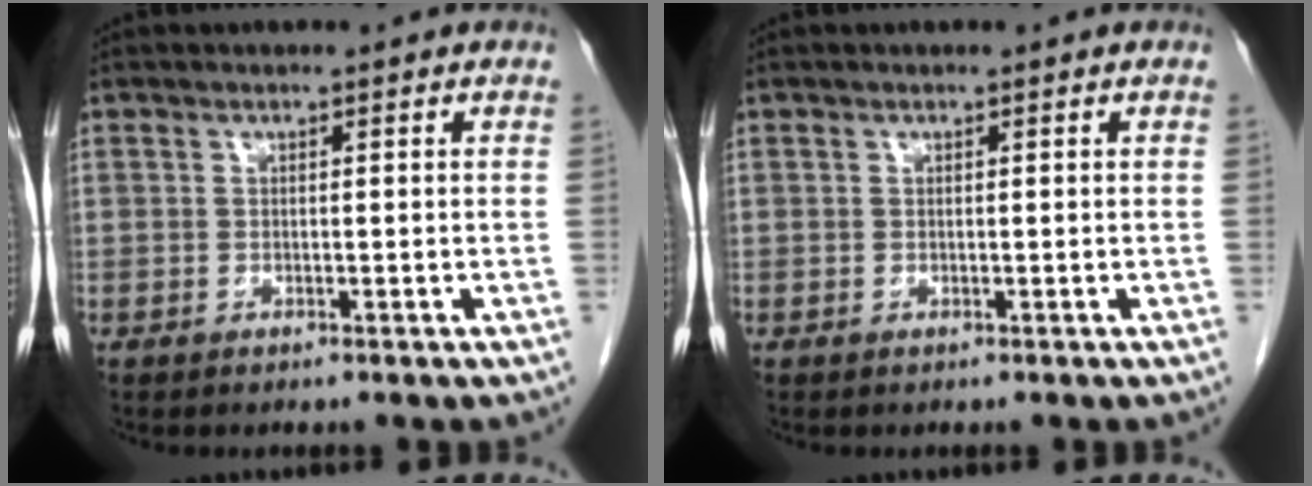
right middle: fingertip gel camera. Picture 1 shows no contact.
{"total": 0.0}